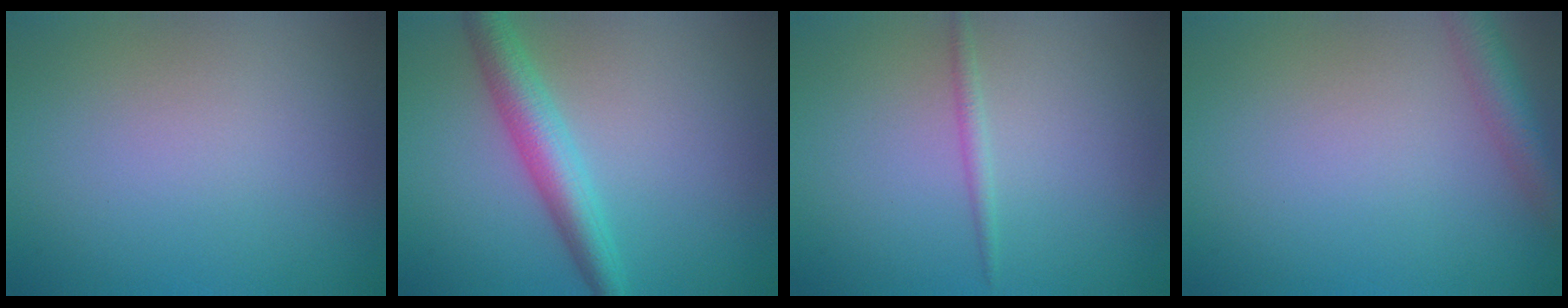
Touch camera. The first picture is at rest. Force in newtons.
{"total": 4.4, "press": 4.4, "slide": 0.1}
{"total": 1.0, "press": 1.0, "slide": 0.0}
{"total": 3.0, "press": 3.0, "slide": 0.1}